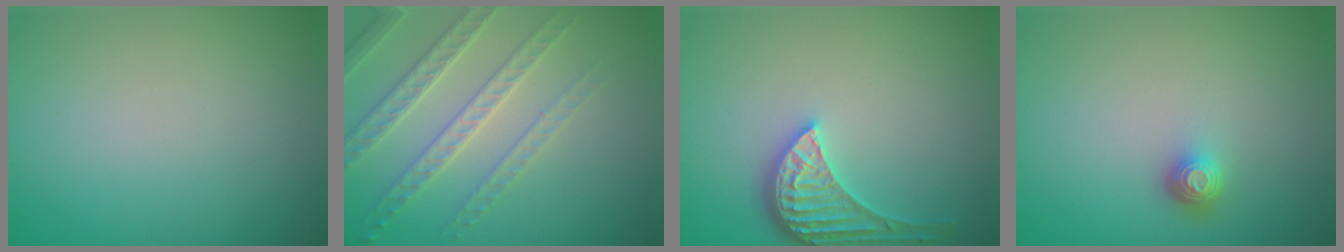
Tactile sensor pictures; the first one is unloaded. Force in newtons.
{"total": 3.9, "press": 3.7, "slide": 1.0}
{"total": 3.8, "press": 3.6, "slide": 1.4}
{"total": 1.7, "press": 1.3, "slide": 1.1}